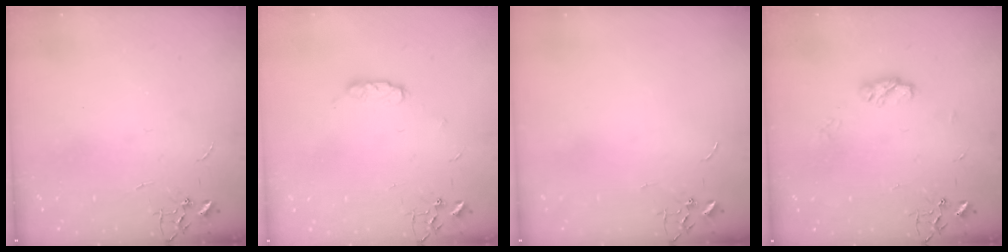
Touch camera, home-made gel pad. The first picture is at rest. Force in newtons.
{"total": 6.2, "press": 6.1, "slide": 0.9}
{"total": 0.0}
{"total": 6.7, "press": 6.7, "slide": 0.4}